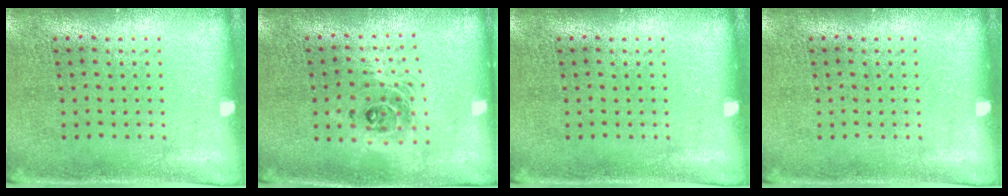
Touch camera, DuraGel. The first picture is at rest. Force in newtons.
{"total": 1.7, "press": 1.4, "slide": 1.0}
{"total": 0.0}
{"total": 0.0}